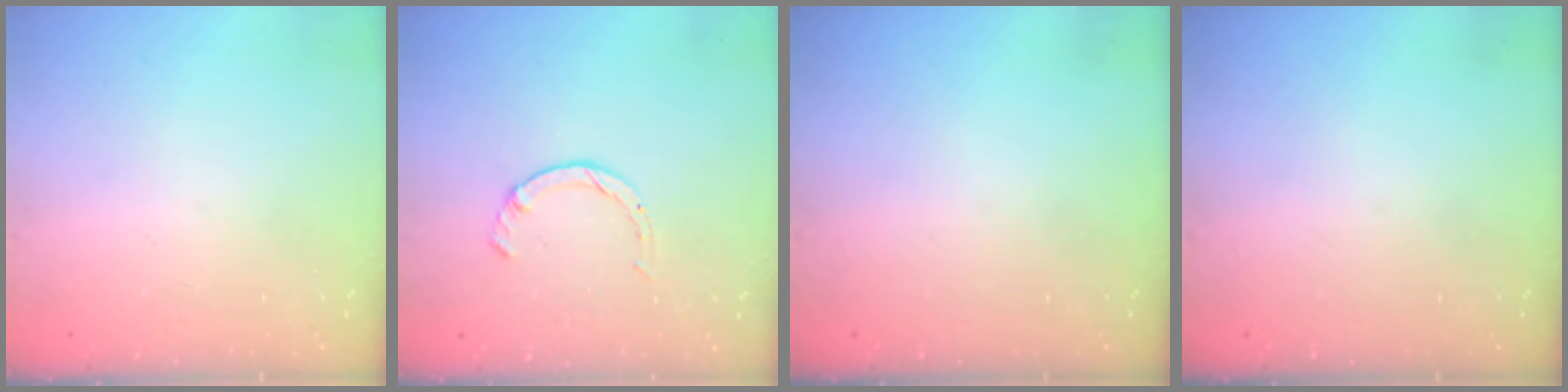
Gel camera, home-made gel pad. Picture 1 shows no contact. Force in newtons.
{"total": 1.7, "press": 1.7, "slide": 0.2}
{"total": 0.0}
{"total": 0.0}